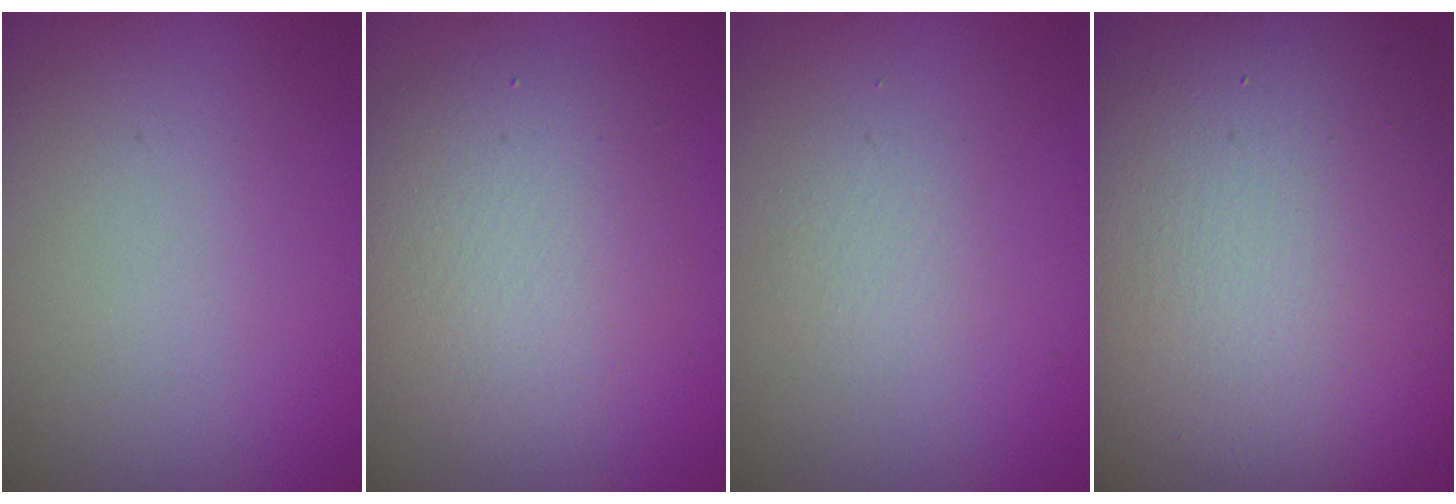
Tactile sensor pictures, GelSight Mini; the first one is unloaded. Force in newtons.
{"total": 5.1, "press": 5.1, "slide": 0.2}
{"total": 1.1, "press": 1.1, "slide": 0.1}
{"total": 19.1, "press": 19.1, "slide": 1.1}